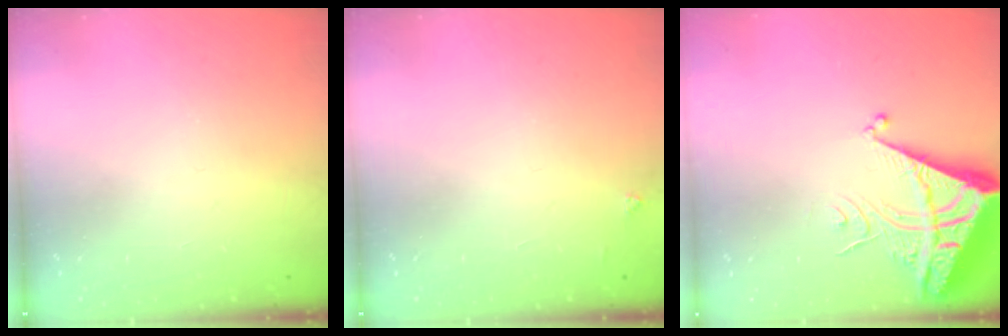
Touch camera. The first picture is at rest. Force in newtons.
{"total": 3.8, "press": 3.8, "slide": 0.4}
{"total": 8.3, "press": 8.2, "slide": 1.0}